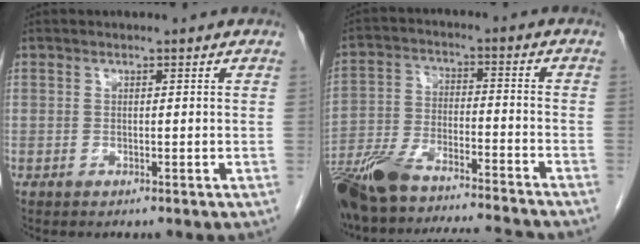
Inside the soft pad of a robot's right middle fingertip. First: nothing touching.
{"total": 20.0, "force": [-17.4, 2.5, 9.5], "torque": [-0.196, -0.012, -0.288]}